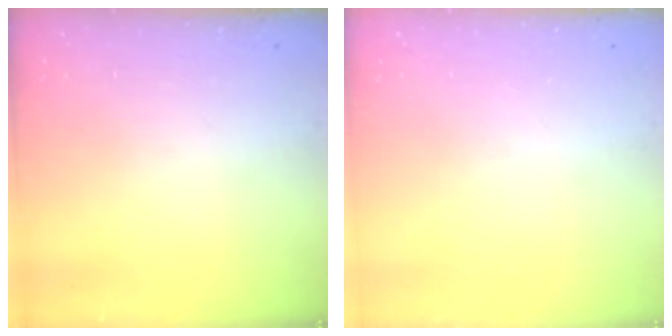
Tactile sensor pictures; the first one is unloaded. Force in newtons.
{"total": 0.0}